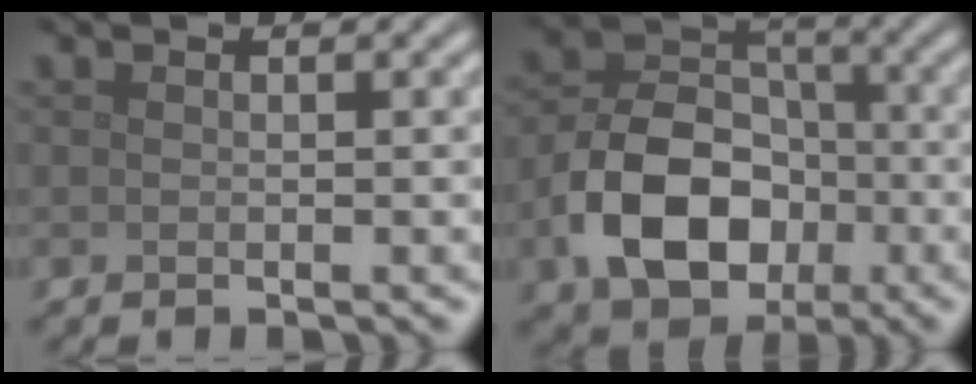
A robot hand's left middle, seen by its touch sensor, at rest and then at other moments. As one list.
[{"total": 8.9, "force": [-2.9, 6.3, 5.6], "torque": [-0.102, 0.001, -0.057]}]